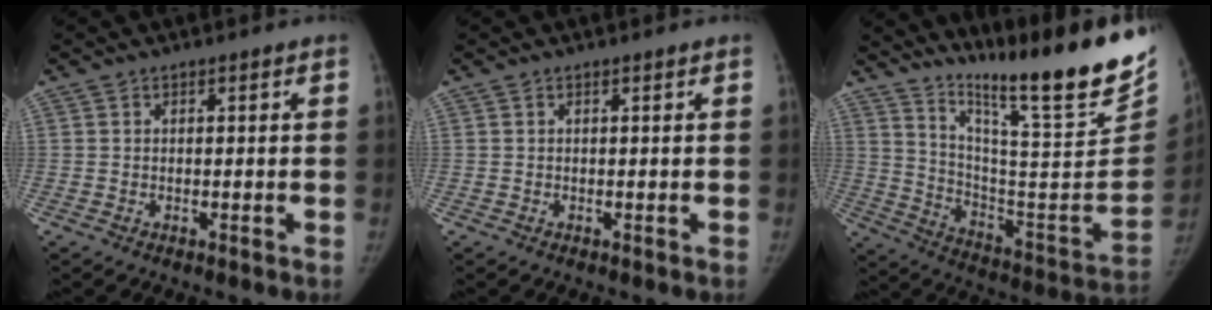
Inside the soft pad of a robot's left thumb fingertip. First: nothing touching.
{"total": 0.0}
{"total": 28.8, "force": [22.4, 2.8, 17.8], "torque": [-0.253, -0.157, 0.339]}